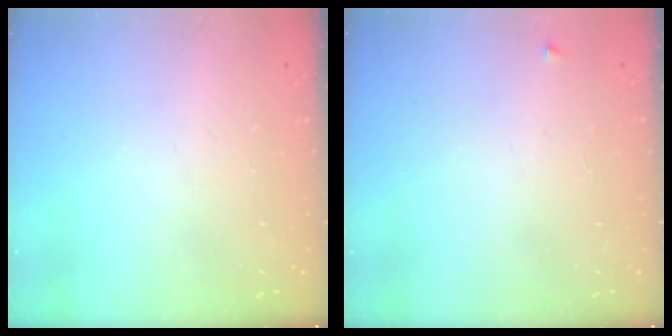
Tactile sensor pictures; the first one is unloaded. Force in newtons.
{"total": 2.3, "press": 2.3, "slide": 0.3}